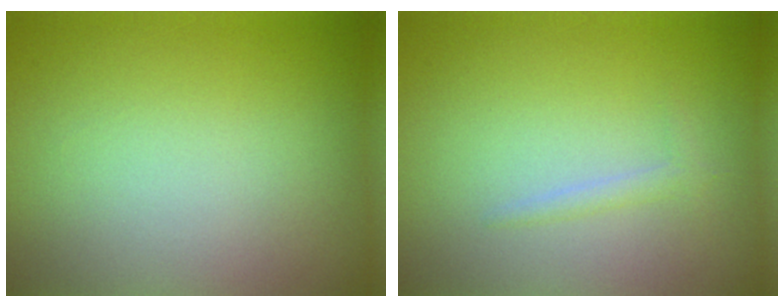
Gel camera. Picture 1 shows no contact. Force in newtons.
{"total": 1.0, "press": 1.0, "slide": 0.1}